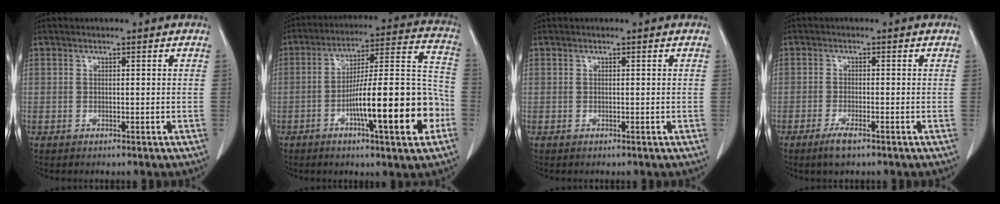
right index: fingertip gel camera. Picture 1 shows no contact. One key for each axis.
{"total": 18.4, "fx": -6.0, "fy": 2.4, "fz": 17.2, "tx": -0.251, "ty": 0.018, "tz": -0.086}
{"total": 0.0}
{"total": 2.9, "fx": -2.0, "fy": 0.5, "fz": 2.1, "tx": -0.044, "ty": -0.003, "tz": -0.038}